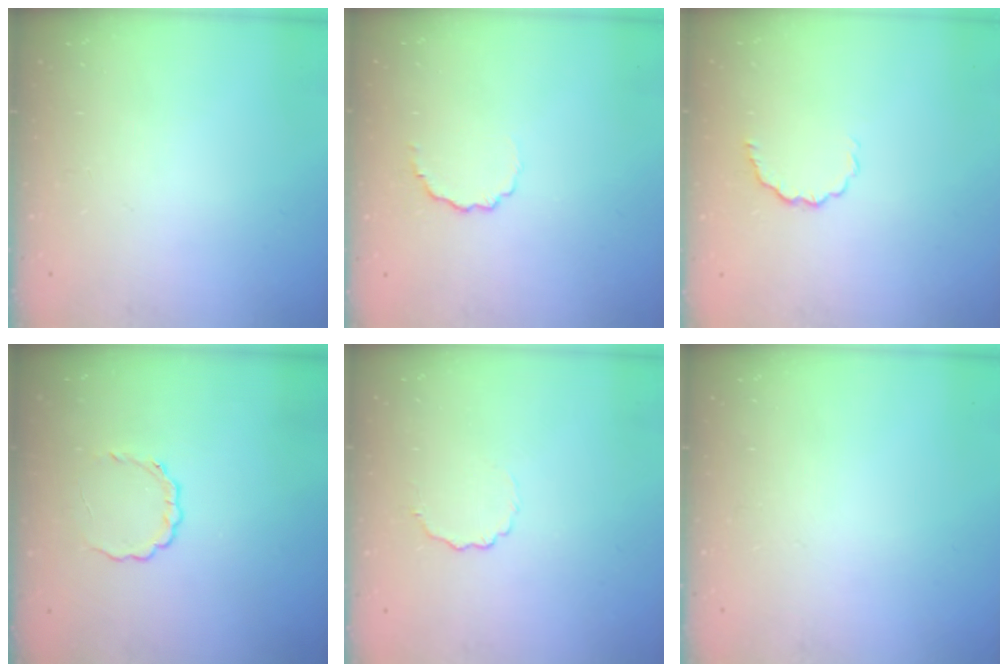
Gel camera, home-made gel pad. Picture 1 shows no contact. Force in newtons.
{"total": 4.2, "press": 4.0, "slide": 1.3}
{"total": 4.8, "press": 4.6, "slide": 1.4}
{"total": 2.8, "press": 2.8, "slide": 0.4}
{"total": 3.8, "press": 3.7, "slide": 1.1}
{"total": 0.0}